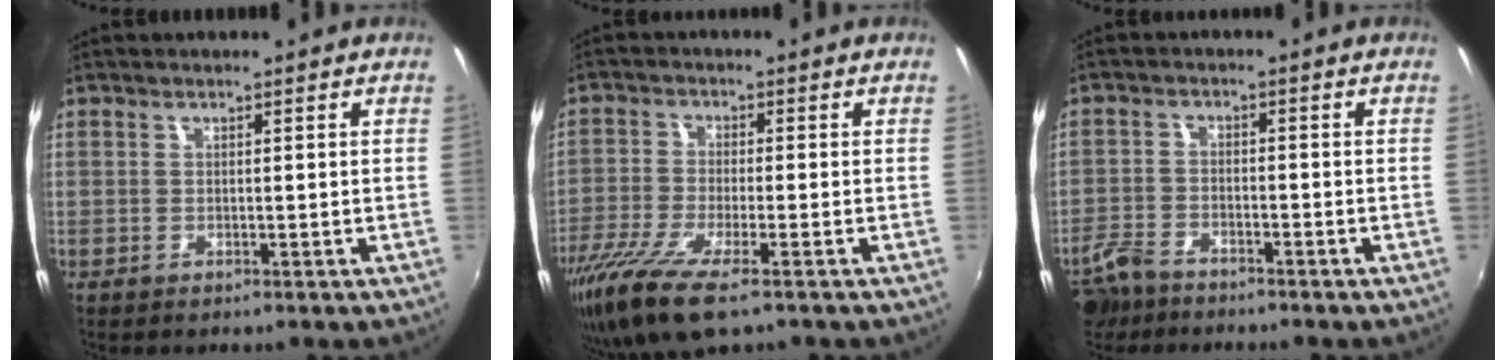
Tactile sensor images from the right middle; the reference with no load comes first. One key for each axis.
{"total": 11.3, "fx": -7.5, "fy": 2.3, "fz": 8.1, "tx": -0.186, "ty": -0.043, "tz": -0.144}
{"total": 5.8, "fx": -4.7, "fy": 2.5, "fz": 2.1, "tx": -0.063, "ty": -0.002, "tz": -0.091}